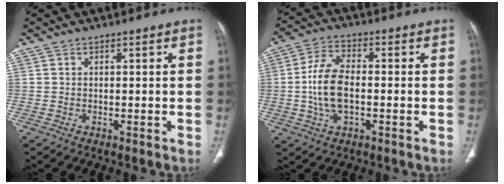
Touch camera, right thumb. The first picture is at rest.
{"total": 9.8, "force": [-1.0, 5.3, 8.2], "torque": [-0.166, 0.014, -0.023]}